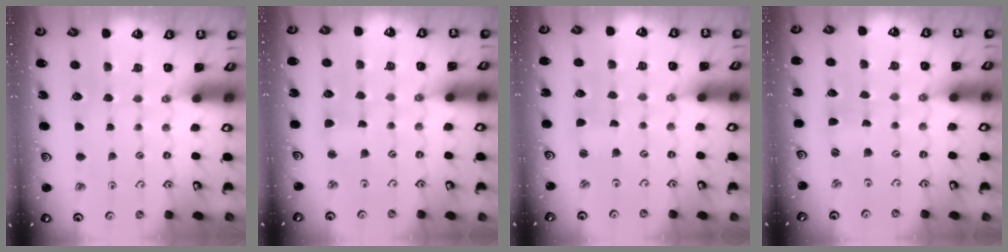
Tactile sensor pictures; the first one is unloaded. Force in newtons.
{"total": 2.5, "press": 2.5, "slide": 0.5}
{"total": 1.1, "press": 1.1, "slide": 0.2}
{"total": 0.7, "press": 0.6, "slide": 0.1}